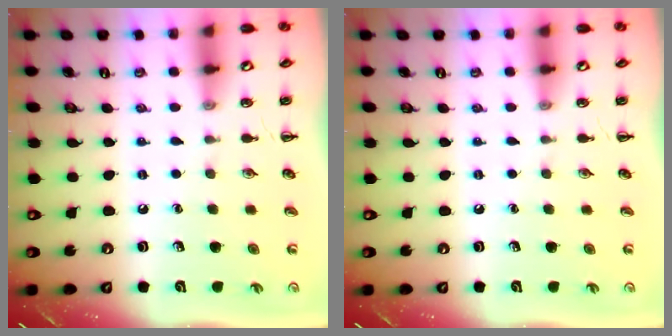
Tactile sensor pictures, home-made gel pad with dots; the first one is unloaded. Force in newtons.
{"total": 0.0}